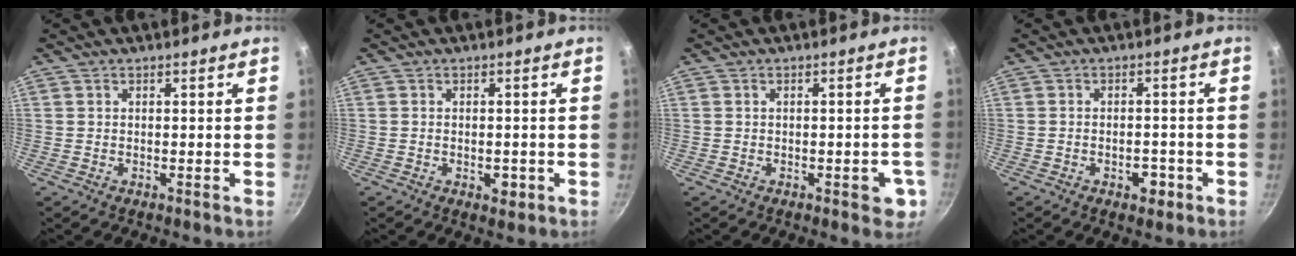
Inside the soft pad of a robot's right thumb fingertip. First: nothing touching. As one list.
[{"total": 2.7, "force": [-0.8, 1.6, 2.0], "torque": [-0.024, 0.002, -0.010]}, {"total": 4.5, "force": [-1.6, 2.0, 3.7], "torque": [-0.026, 0.006, -0.020]}, {"total": 3.6, "force": [-1.7, 2.1, 2.4], "torque": [-0.022, 0.012, -0.021]}]